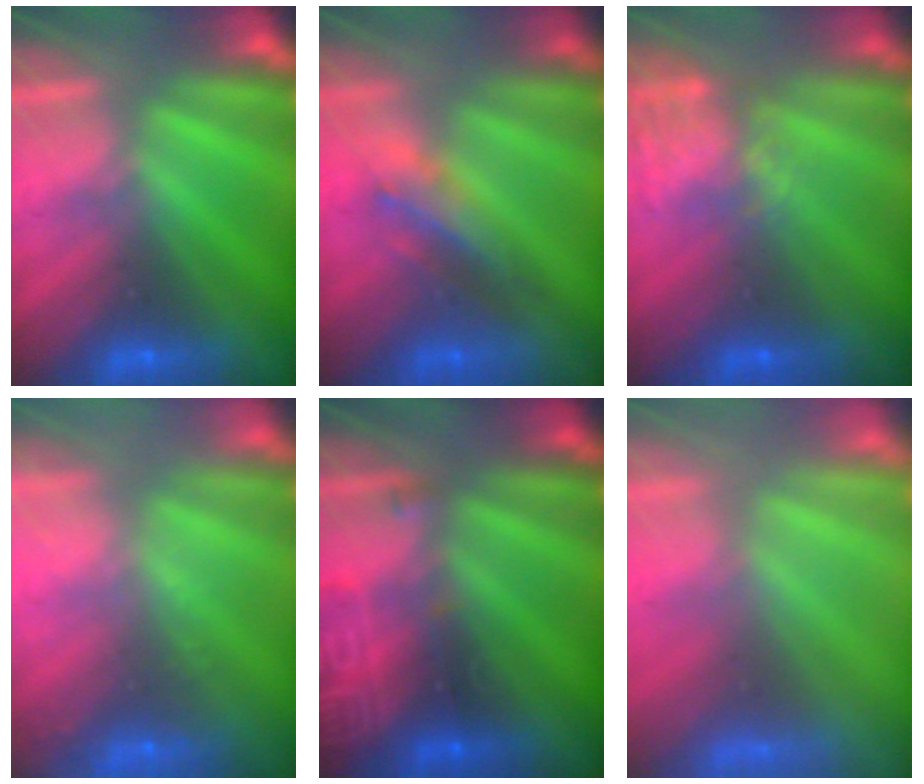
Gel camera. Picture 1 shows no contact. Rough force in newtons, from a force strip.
{"total": 2.9}
{"total": 4.4}
{"total": 8.7}
{"total": 3.0}
{"total": 5.8}